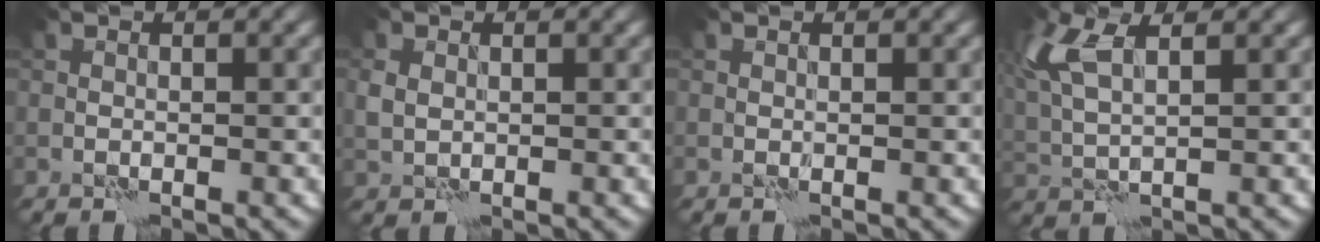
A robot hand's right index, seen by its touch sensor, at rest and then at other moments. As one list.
[{"total": 1.6, "force": [0.2, 1.3, 0.9], "torque": [-0.022, 0.002, 0.003]}, {"total": 0.0}, {"total": 5.4, "force": [2.1, 2.1, 4.5], "torque": [-0.117, 0.016, 0.040]}]